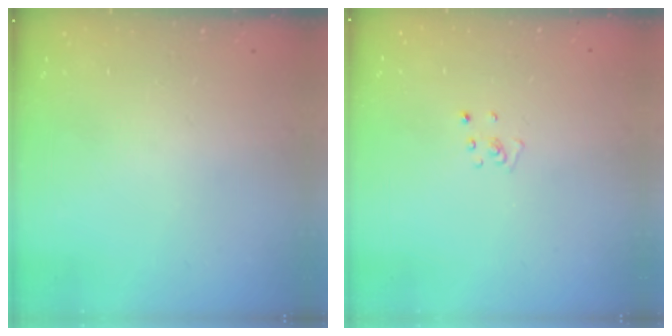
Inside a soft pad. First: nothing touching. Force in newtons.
{"total": 2.2, "press": 2.2, "slide": 0.2}